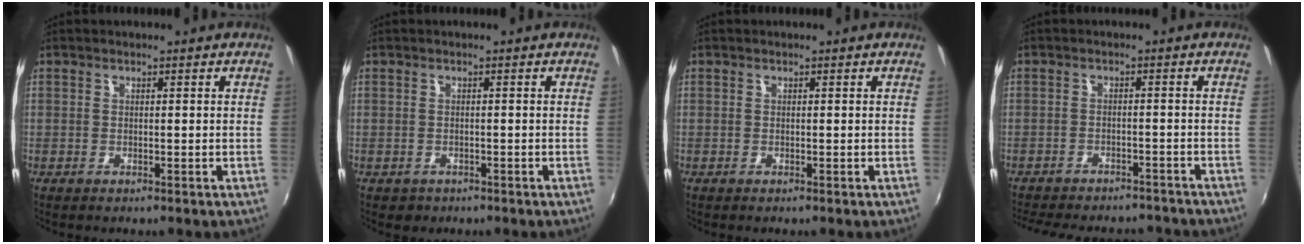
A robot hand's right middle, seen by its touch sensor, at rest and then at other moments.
{"total": 1.6, "force": [-0.8, 1.4, 0.4], "torque": [-0.011, -0.002, -0.008]}
{"total": 0.0}
{"total": 16.1, "force": [-13.9, 5.3, 6.2], "torque": [-0.137, -0.003, -0.183]}